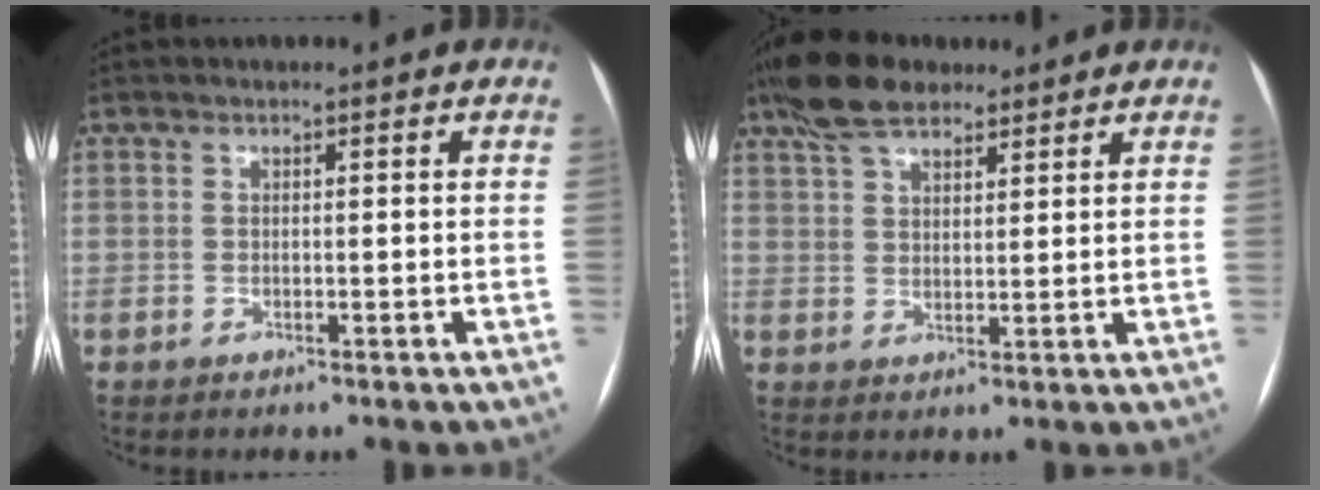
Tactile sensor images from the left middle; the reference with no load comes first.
{"total": 8.5, "force": [6.5, 3.4, 4.3], "torque": [-0.087, 0.026, 0.119]}